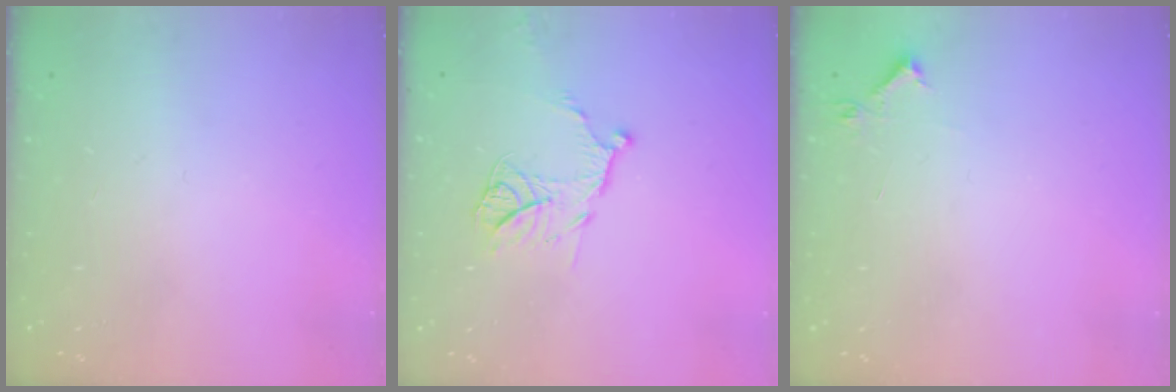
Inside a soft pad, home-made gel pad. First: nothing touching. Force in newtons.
{"total": 12.3, "press": 12.2, "slide": 1.2}
{"total": 3.9, "press": 3.8, "slide": 0.6}